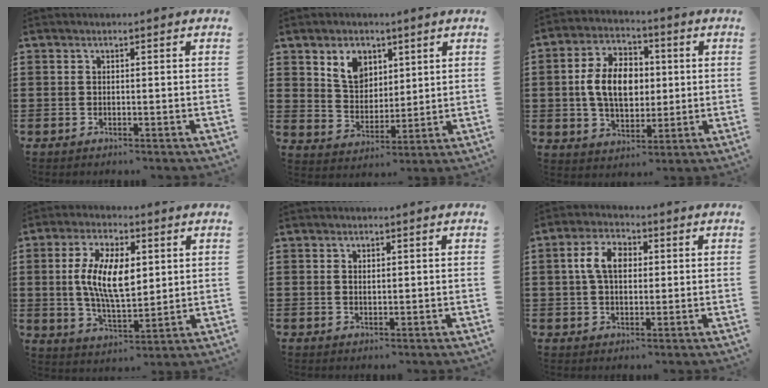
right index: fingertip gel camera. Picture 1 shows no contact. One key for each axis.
{"total": 6.3, "fx": 3.5, "fy": 4.6, "fz": 2.5, "tx": -0.054, "ty": 0.009, "tz": 0.062}
{"total": 9.6, "fx": 0.4, "fy": 6.4, "fz": 7.1, "tx": -0.155, "ty": 0.014, "tz": 0.001}
{"total": 10.5, "fx": 1.7, "fy": 4.7, "fz": 9.2, "tx": -0.190, "ty": 0.011, "tz": 0.027}
{"total": 0.8, "fx": 0.3, "fy": 0.4, "fz": 0.6, "tx": -0.013, "ty": 0.003, "tz": 0.005}
{"total": 6.1, "fx": 1.0, "fy": 3.7, "fz": 4.7, "tx": -0.109, "ty": 0.015, "tz": 0.011}